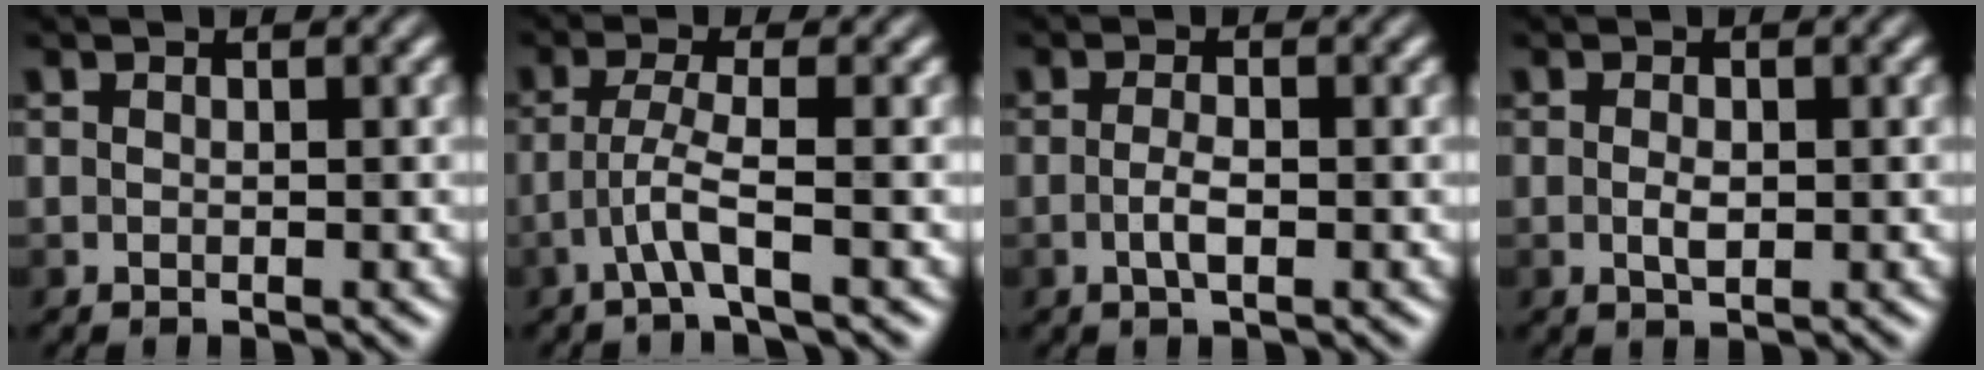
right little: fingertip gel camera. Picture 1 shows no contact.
{"total": 2.7, "force": [-1.4, -0.4, 2.2], "torque": [-0.052, 0.009, -0.034]}
{"total": 1.7, "force": [-0.6, 0.3, 1.5], "torque": [-0.033, 0.002, -0.012]}
{"total": 1.4, "force": [-0.2, 0.7, 1.2], "torque": [-0.025, 0.002, -0.001]}